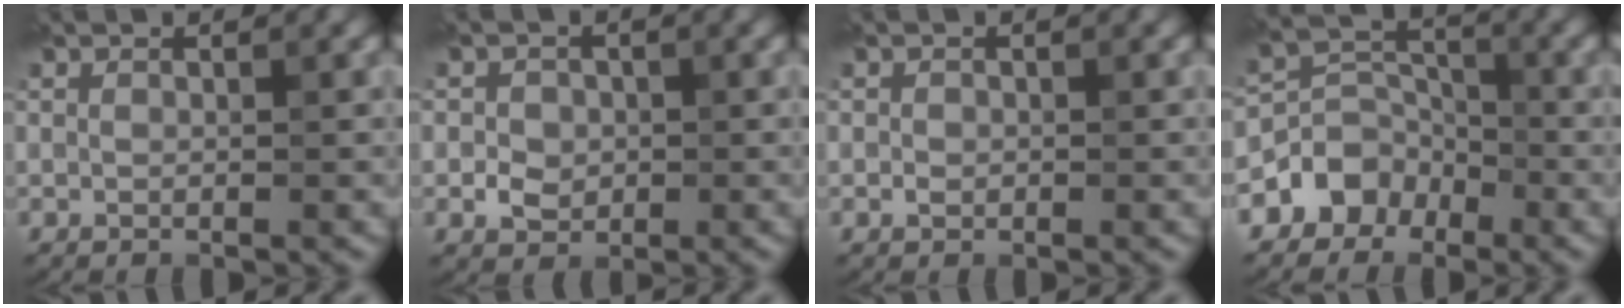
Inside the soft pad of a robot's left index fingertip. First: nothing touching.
{"total": 2.1, "force": [-0.4, 1.9, 0.9], "torque": [-0.010, -0.004, -0.010]}
{"total": 0.7, "force": [-0.2, 0.6, 0.3], "torque": [-0.002, -0.003, -0.005]}
{"total": 4.0, "force": [-2.4, 3.1, 0.9], "torque": [-0.006, 0.008, -0.049]}